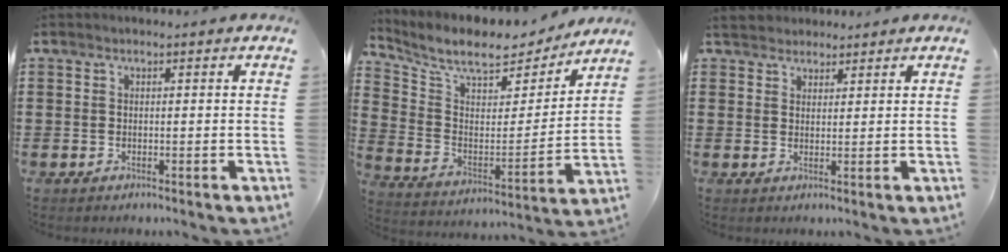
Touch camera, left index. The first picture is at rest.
{"total": 8.7, "force": [7.5, 2.7, 3.5], "torque": [-0.100, -0.047, 0.125]}
{"total": 2.3, "force": [2.1, 1.0, -0.1], "torque": [-0.006, 0.006, 0.040]}